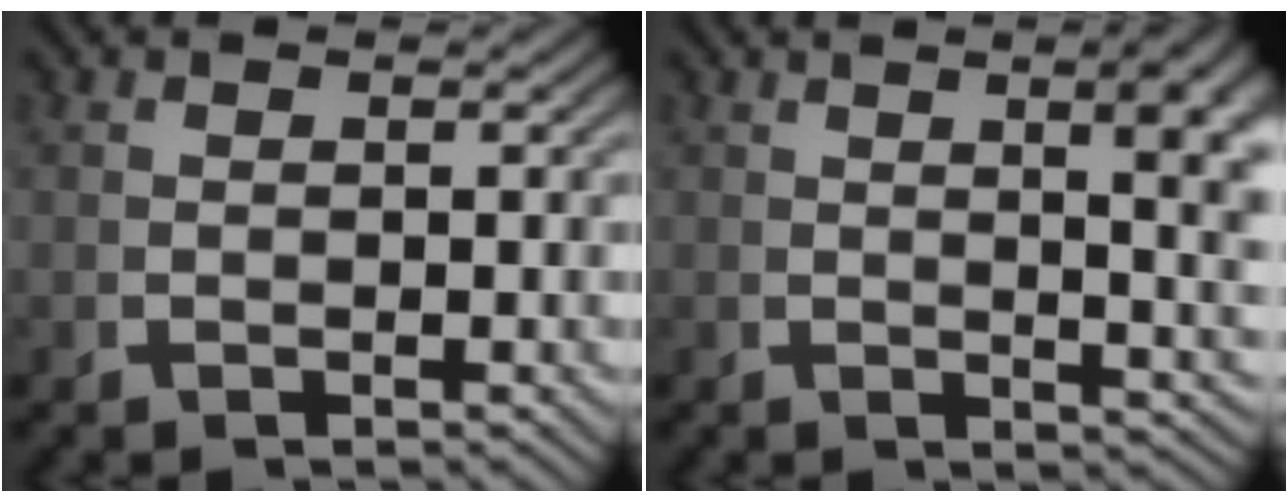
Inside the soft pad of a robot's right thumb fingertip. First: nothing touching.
{"total": 6.2, "force": [1.7, 2.0, 5.6], "torque": [-0.057, 0.003, 0.029]}